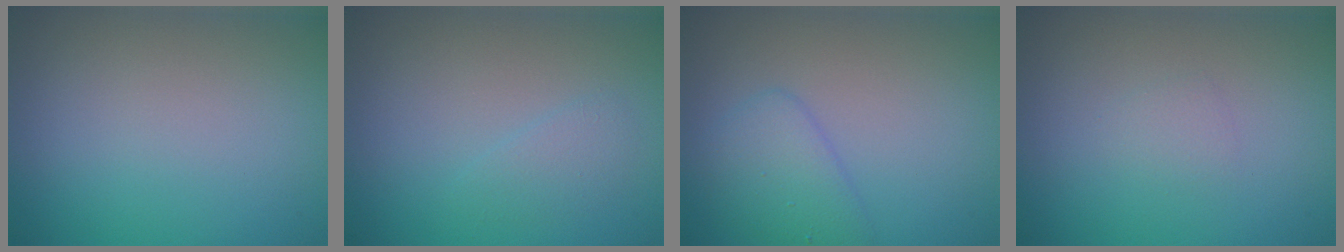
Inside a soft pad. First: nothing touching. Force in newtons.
{"total": 1.2, "press": 1.2, "slide": 0.1}
{"total": 2.8, "press": 2.8, "slide": 0.1}
{"total": 0.8, "press": 0.8, "slide": 0.1}